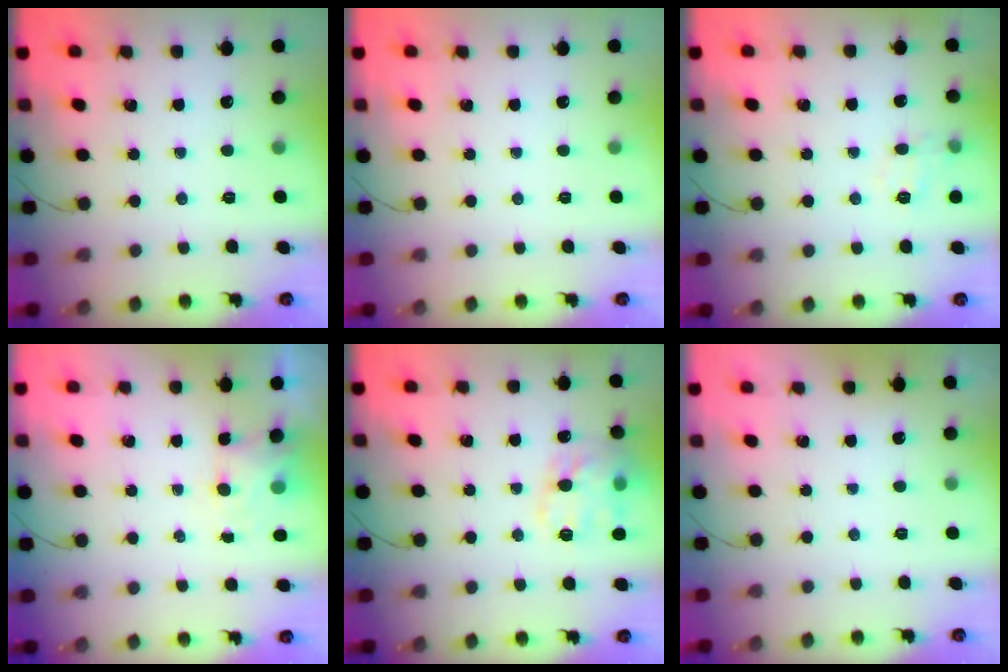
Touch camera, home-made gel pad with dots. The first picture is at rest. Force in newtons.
{"total": 0.0}
{"total": 8.6, "press": 8.5, "slide": 1.1}
{"total": 3.8, "press": 3.7, "slide": 1.1}
{"total": 15.4, "press": 15.3, "slide": 1.6}
{"total": 1.9, "press": 1.9, "slide": 0.3}